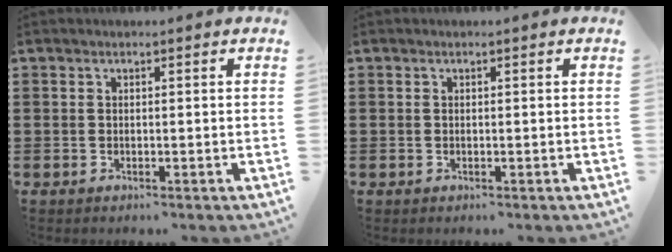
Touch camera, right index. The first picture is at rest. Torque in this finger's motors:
{"motor_torque": [0.00, 0.00, 0.01, -0.01]}